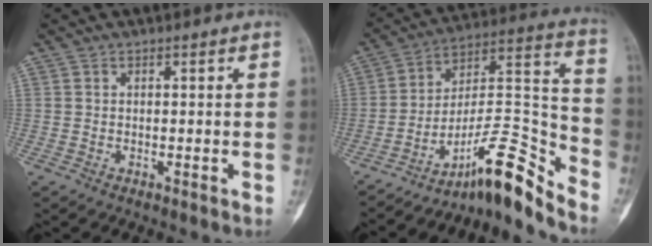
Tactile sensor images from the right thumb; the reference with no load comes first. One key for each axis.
{"total": 15.9, "fx": -12.4, "fy": 2.8, "fz": 9.5, "tx": -0.126, "ty": 0.136, "tz": -0.205}